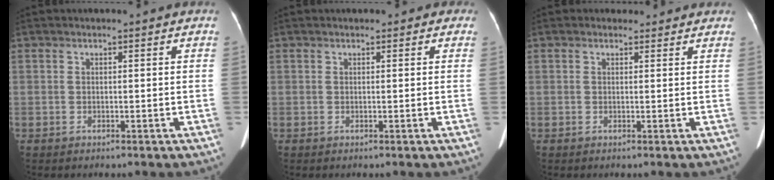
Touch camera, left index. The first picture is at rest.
{"total": 1.0, "force": [0.5, 0.8, 0.2], "torque": [0.004, 0.005, 0.000]}
{"total": 2.1, "force": [1.7, 1.1, 0.0], "torque": [0.004, 0.009, 0.014]}